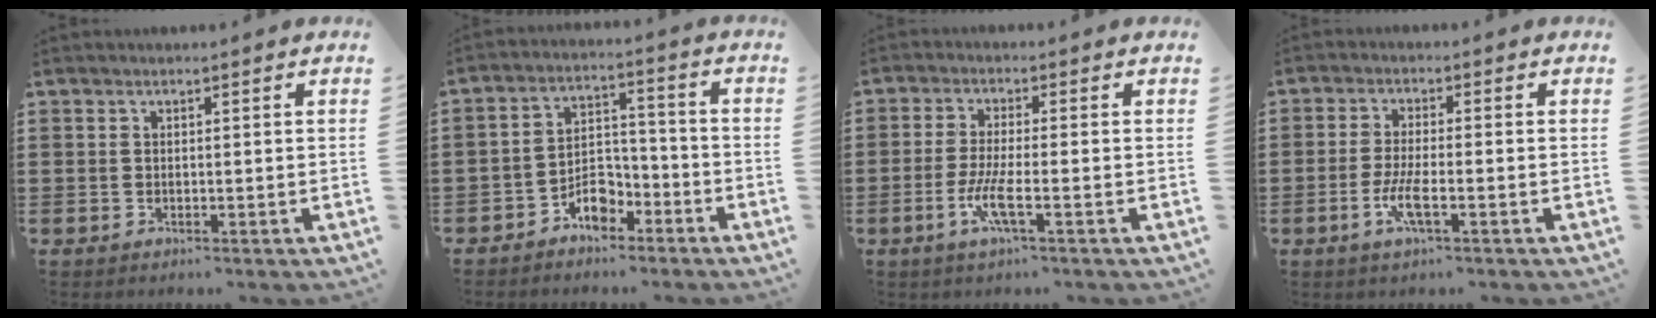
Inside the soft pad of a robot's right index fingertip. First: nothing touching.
{"total": 5.5, "force": [-4.0, 2.9, 2.3], "torque": [-0.045, 0.015, -0.076]}
{"total": 5.2, "force": [-2.0, 0.7, 4.7], "torque": [-0.098, -0.010, -0.041]}
{"total": 4.5, "force": [-1.8, 0.9, 4.0], "torque": [-0.086, -0.006, -0.037]}